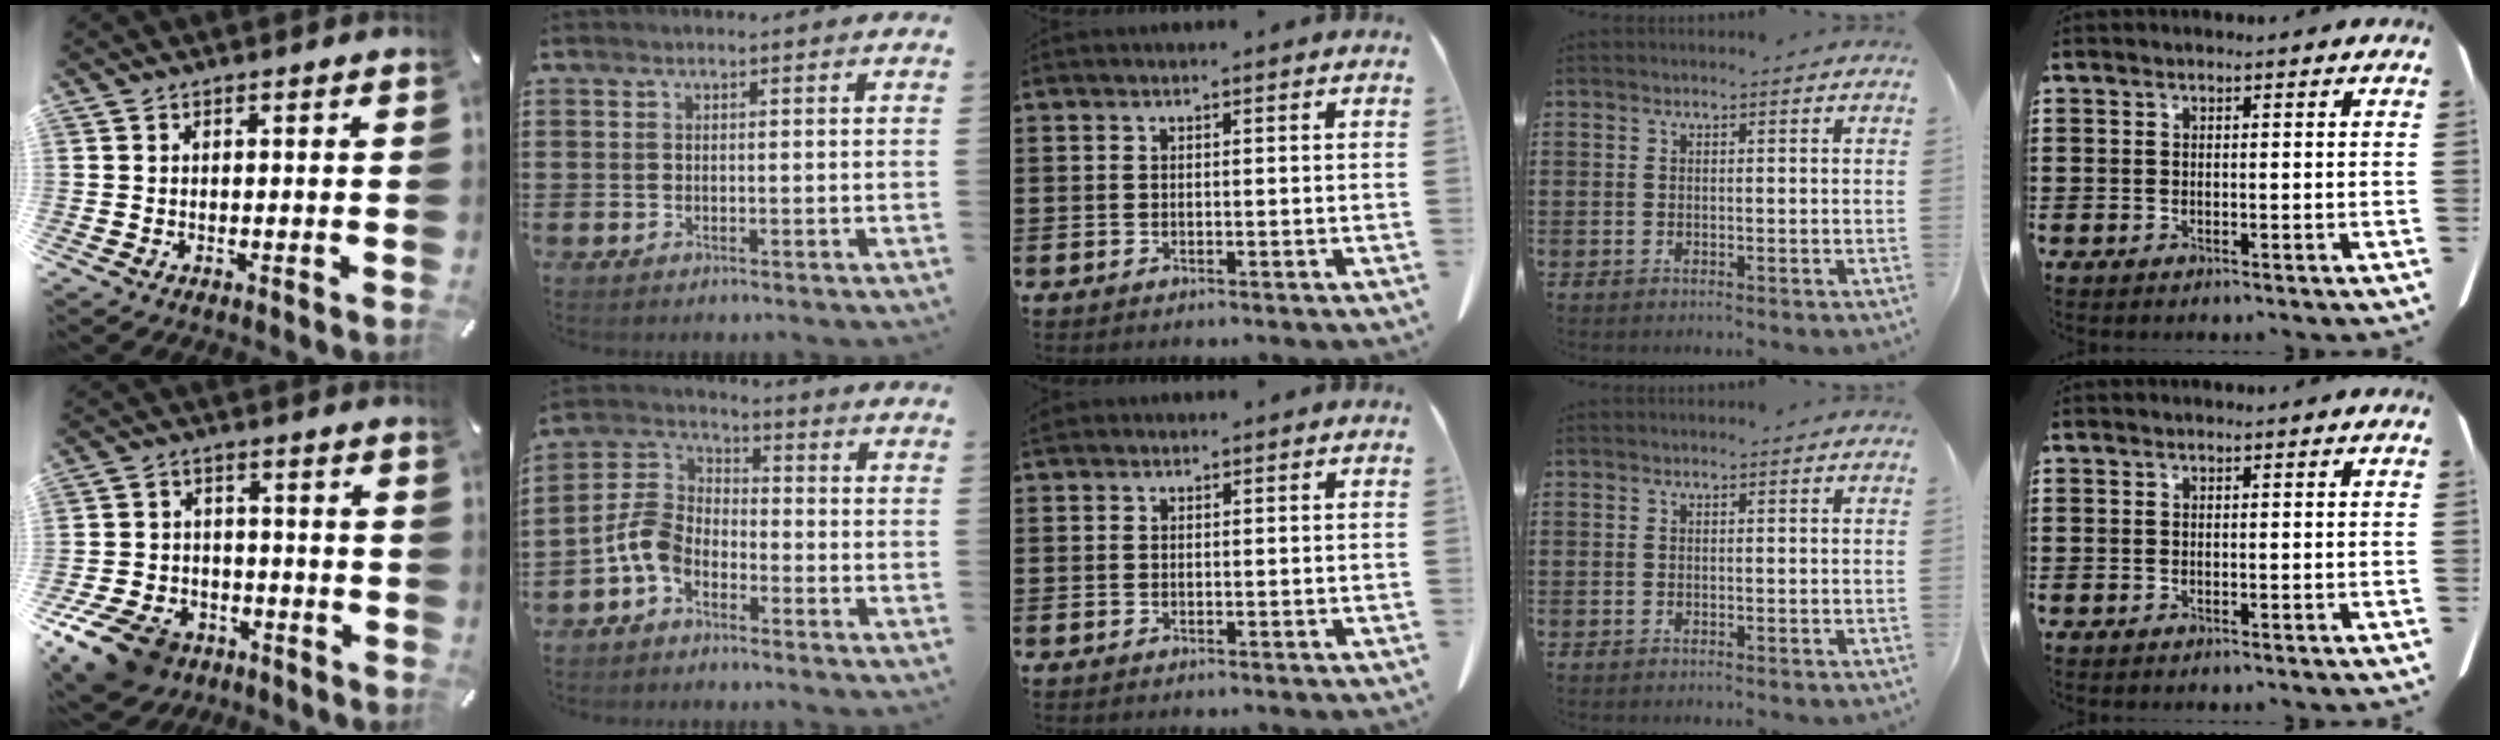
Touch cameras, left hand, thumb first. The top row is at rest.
{"thumb": {"total": 12.0, "force": [-7.8, 7.6, 5.0], "torque": [-0.099, 0.058, -0.142]}, "index": {"total": 6.7, "force": [-3.8, 3.8, 4.0], "torque": [-0.124, -0.005, -0.087]}, "middle": {"total": 0.6, "force": [0.4, 0.4, 0.2], "torque": [-0.005, 0.003, 0.008]}}